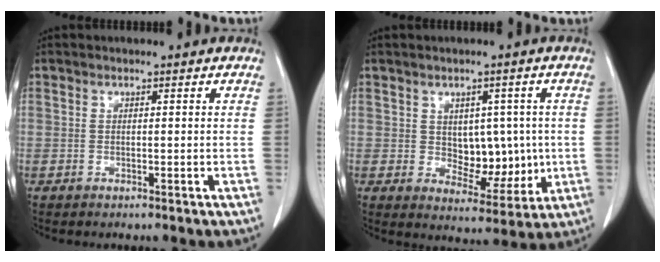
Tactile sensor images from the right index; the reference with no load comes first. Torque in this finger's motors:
{"motor_torque": [0.18, -0.01, 0.12, 0.02]}